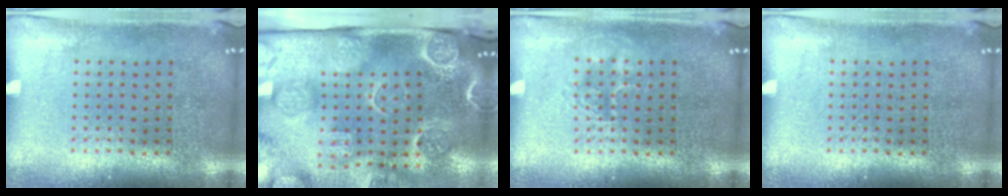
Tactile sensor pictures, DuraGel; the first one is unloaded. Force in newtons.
{"total": 4.7, "press": 3.6, "slide": 3.0}
{"total": 1.7, "press": 1.6, "slide": 0.3}
{"total": 0.0}